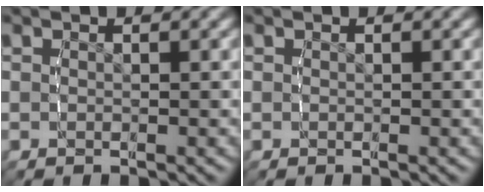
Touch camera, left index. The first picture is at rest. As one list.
[{"total": 0.0}]